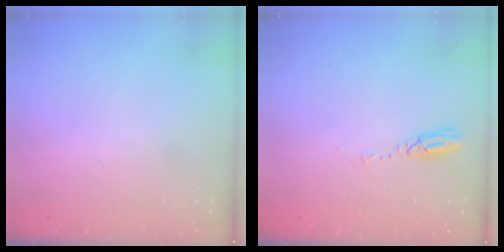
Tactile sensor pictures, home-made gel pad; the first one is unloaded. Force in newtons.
{"total": 3.4, "press": 3.4, "slide": 0.4}